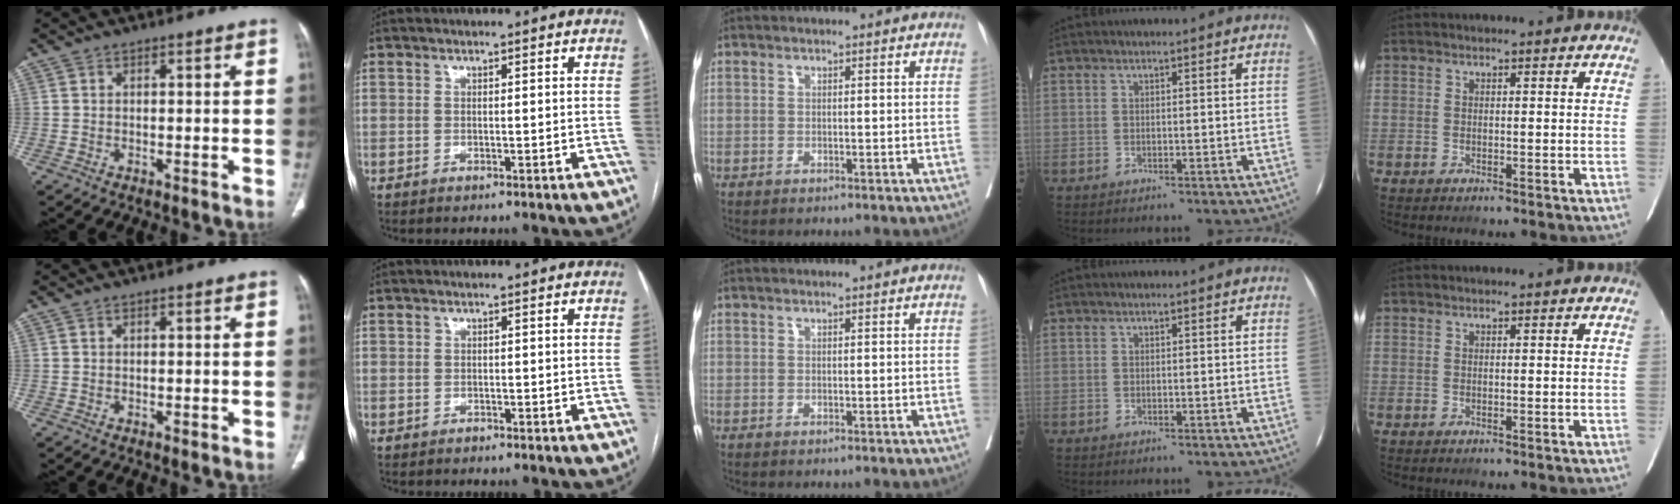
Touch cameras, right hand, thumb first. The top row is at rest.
{"thumb": {"total": 0.5, "force": [-0.1, 0.3, 0.4], "torque": [-0.002, -0.003, -0.002]}, "index": {"total": 0.5, "force": [-0.2, 0.4, 0.0], "torque": [-0.001, 0.004, -0.005]}}